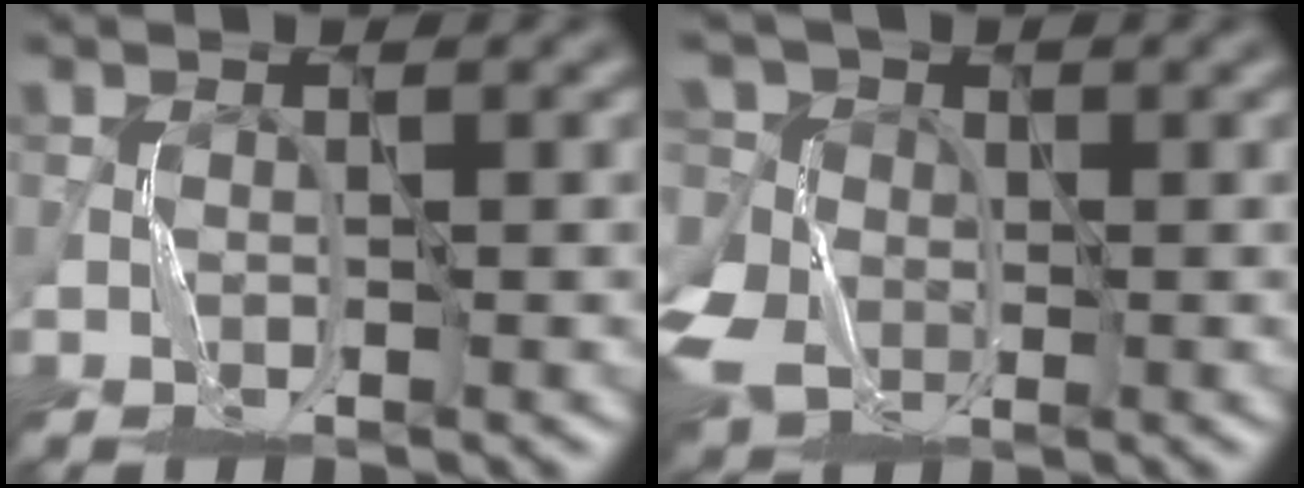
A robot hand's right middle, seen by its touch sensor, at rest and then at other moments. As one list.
[{"total": 7.5, "force": [-0.6, 6.5, 3.7], "torque": [-0.104, -0.004, -0.026]}]